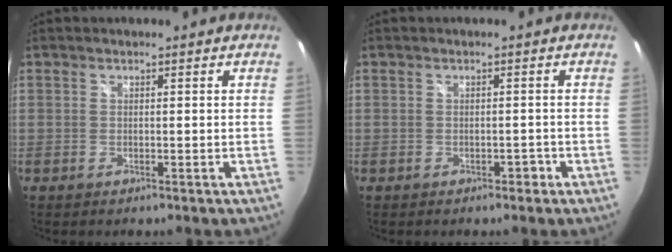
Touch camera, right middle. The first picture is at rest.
{"total": 1.3, "force": [-0.9, 0.9, 0.4], "torque": [-0.004, 0.000, -0.010]}